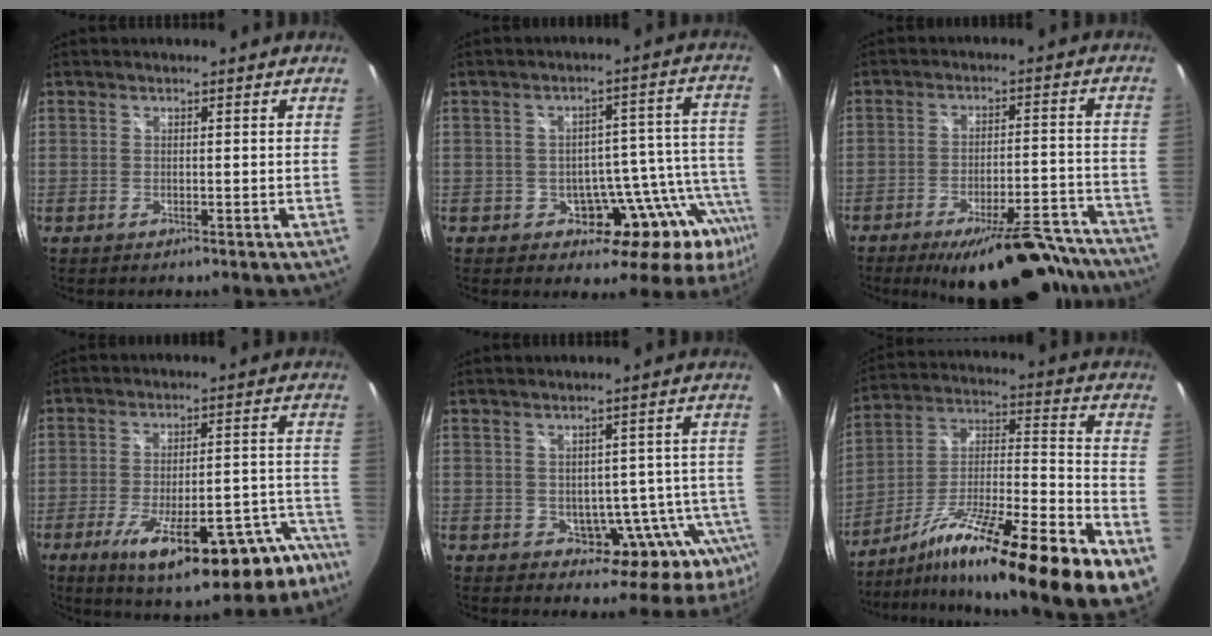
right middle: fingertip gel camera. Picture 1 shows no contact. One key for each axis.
{"total": 14.5, "fx": -8.0, "fy": 7.9, "fz": 9.1, "tx": -0.098, "ty": 0.005, "tz": -0.105}
{"total": 18.5, "fx": -15.4, "fy": 5.2, "fz": 8.8, "tx": -0.129, "ty": 0.000, "tz": -0.197}
{"total": 22.8, "fx": -15.8, "fy": 6.4, "fz": 15.2, "tx": -0.207, "ty": -0.018, "tz": -0.214}
{"total": 11.3, "fx": -4.7, "fy": 8.1, "fz": 6.3, "tx": -0.074, "ty": 0.013, "tz": -0.045}
{"total": 27.7, "fx": -15.4, "fy": 5.0, "fz": 22.5, "tx": -0.329, "ty": -0.017, "tz": -0.250}